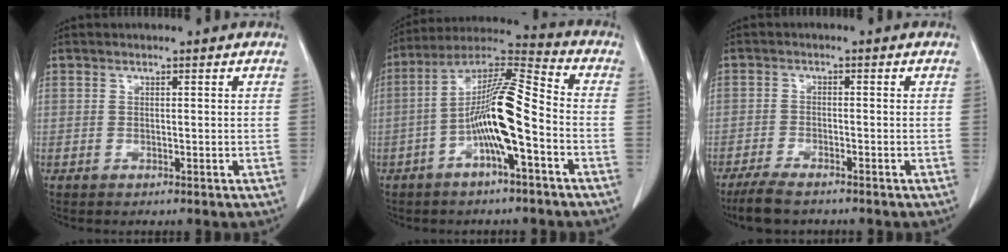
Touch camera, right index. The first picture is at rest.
{"total": 13.5, "force": [-3.9, 1.6, 12.9], "torque": [-0.246, 0.022, -0.072]}
{"total": 6.1, "force": [-4.9, 1.7, 3.2], "torque": [-0.065, -0.013, -0.086]}